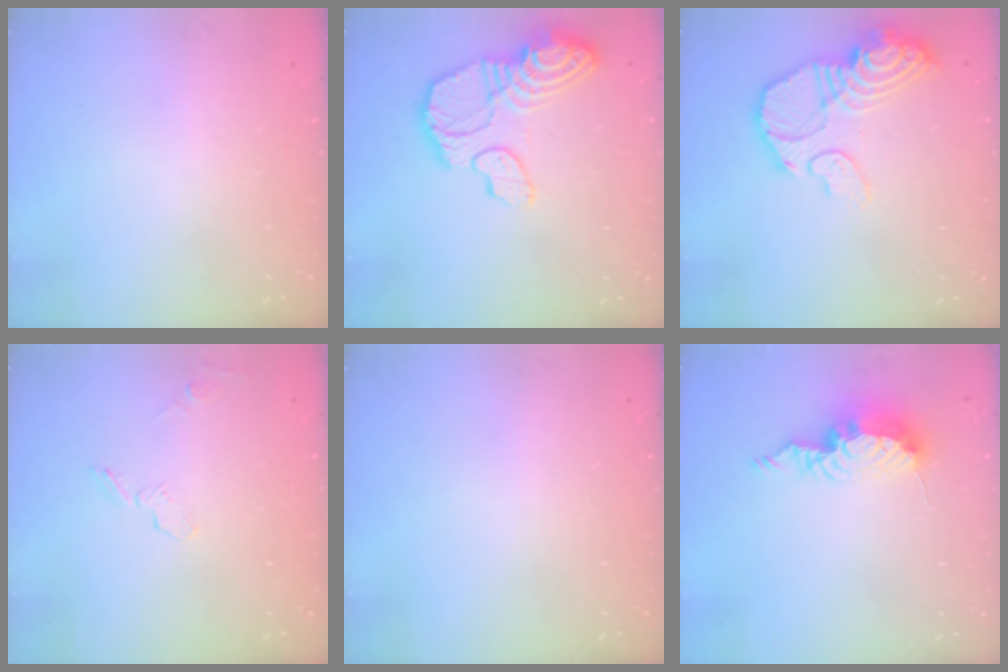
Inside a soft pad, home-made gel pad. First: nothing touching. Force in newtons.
{"total": 19.1, "press": 19.0, "slide": 1.7}
{"total": 15.3, "press": 15.2, "slide": 1.4}
{"total": 5.5, "press": 5.4, "slide": 1.2}
{"total": 0.0}
{"total": 11.4, "press": 11.4, "slide": 1.1}